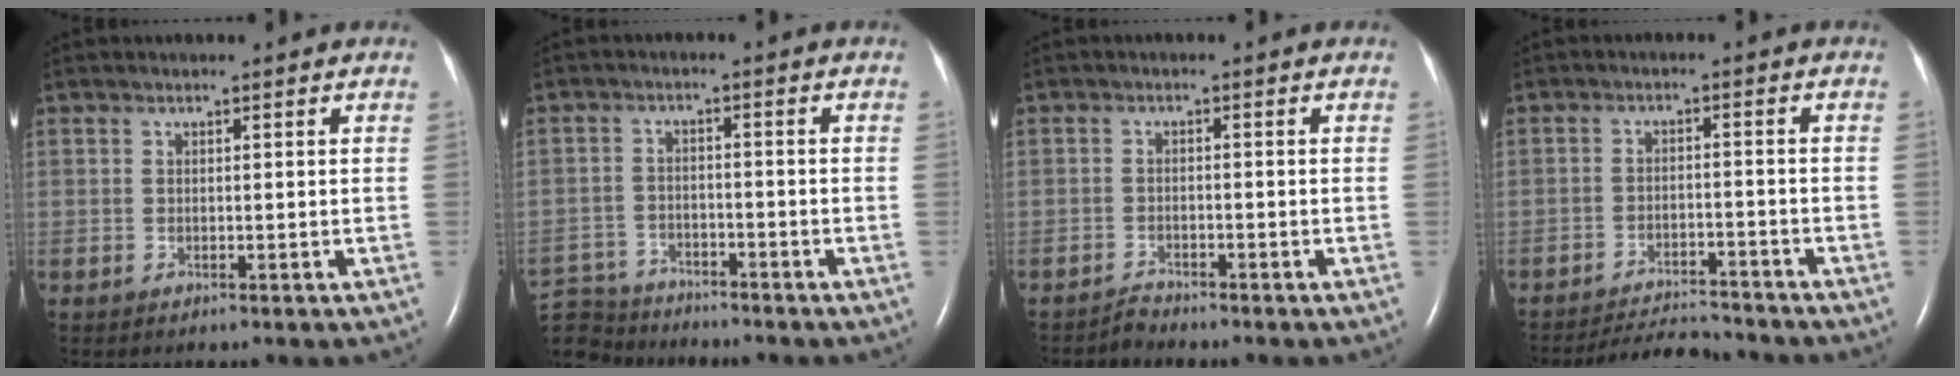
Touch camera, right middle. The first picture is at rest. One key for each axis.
{"total": 10.3, "fx": -9.8, "fy": 3.1, "fz": 1.2, "tx": -0.044, "ty": 0.006, "tz": -0.170}
{"total": 1.5, "fx": -1.4, "fy": -0.2, "fz": -0.4, "tx": 0.011, "ty": -0.008, "tz": -0.026}
{"total": 6.9, "fx": -6.8, "fy": 0.1, "fz": 0.5, "tx": -0.012, "ty": -0.011, "tz": -0.116}